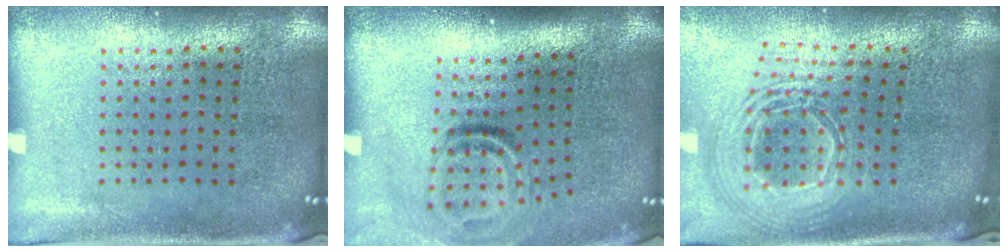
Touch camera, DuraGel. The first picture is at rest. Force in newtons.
{"total": 2.0, "press": 1.1, "slide": 1.6}
{"total": 2.5, "press": 1.8, "slide": 1.6}